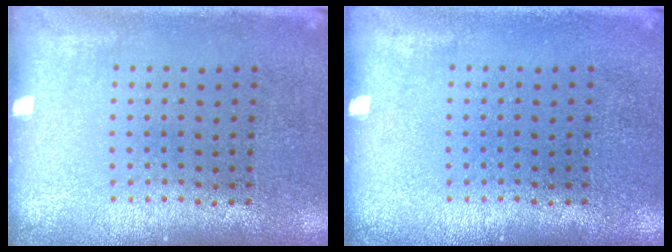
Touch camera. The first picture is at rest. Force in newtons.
{"total": 0.0}